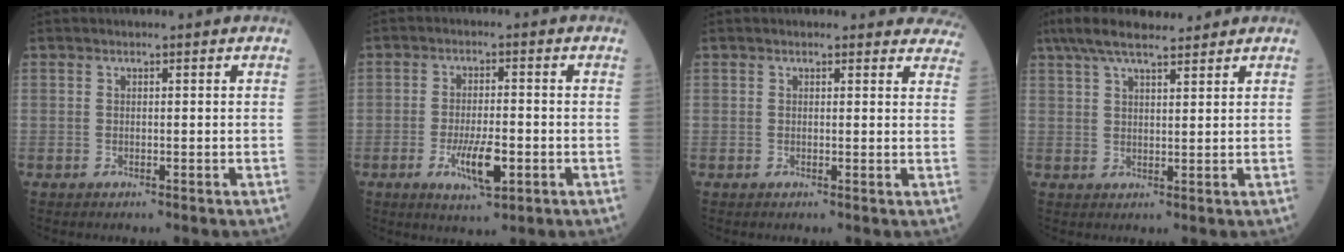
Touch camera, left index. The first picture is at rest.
{"total": 6.5, "force": [-2.3, 1.6, 5.8], "torque": [-0.110, -0.007, -0.036]}
{"total": 8.6, "force": [8.1, 2.4, 1.1], "torque": [0.031, -0.011, 0.054]}
{"total": 8.6, "force": [7.0, 1.7, 4.8], "torque": [-0.087, 0.031, 0.121]}